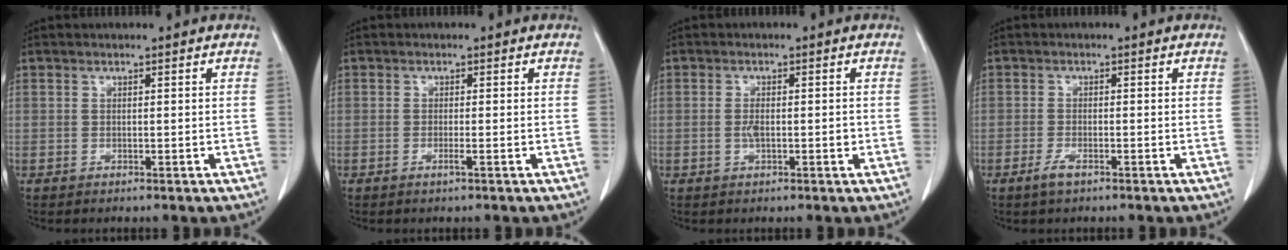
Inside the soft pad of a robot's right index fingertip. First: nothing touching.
{"total": 1.0, "force": [-0.5, -0.2, 0.9], "torque": [-0.017, -0.001, -0.009]}
{"total": 2.5, "force": [-0.4, 1.0, 2.3], "torque": [-0.048, -0.001, -0.005]}
{"total": 2.0, "force": [-1.3, 0.4, 1.5], "torque": [-0.031, -0.002, -0.023]}